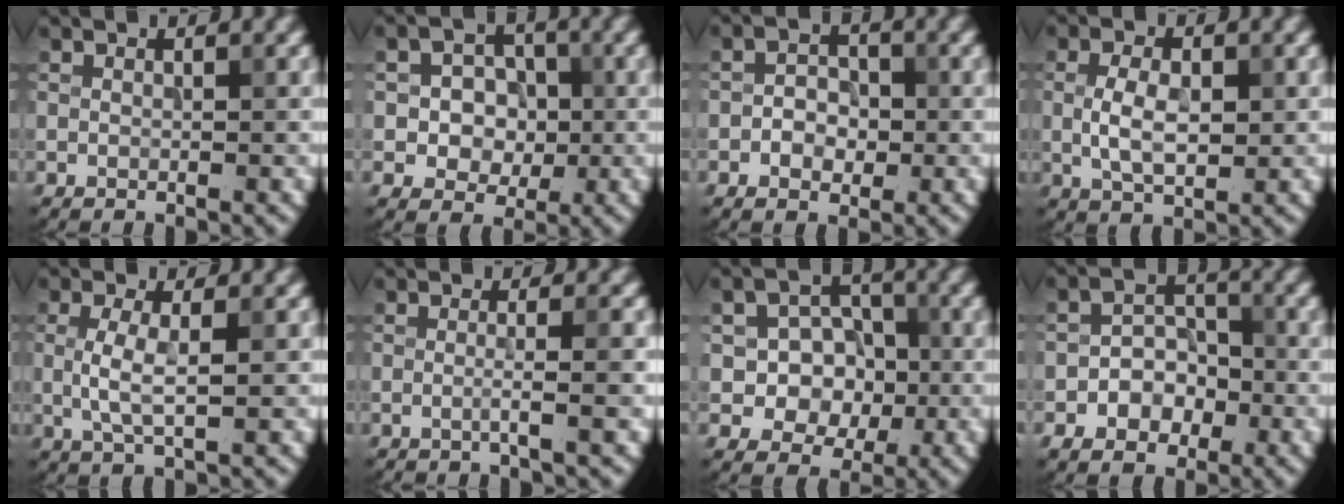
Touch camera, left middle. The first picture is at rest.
{"total": 4.1, "force": [-0.4, 3.5, 2.1], "torque": [-0.016, -0.003, -0.023]}
{"total": 2.6, "force": [-0.7, 2.0, 1.6], "torque": [-0.021, 0.002, -0.016]}
{"total": 4.0, "force": [0.0, 2.2, 3.4], "torque": [-0.071, 0.000, 0.002]}
{"total": 3.0, "force": [0.1, 0.8, 2.9], "torque": [-0.065, -0.001, 0.000]}
{"total": 2.2, "force": [-0.4, 0.5, 2.1], "torque": [-0.028, 0.000, -0.018]}
{"total": 6.6, "force": [-0.8, 5.6, 3.4], "torque": [-0.028, 0.008, -0.032]}
{"total": 4.1, "force": [-1.8, 3.0, 2.2], "torque": [-0.028, 0.001, -0.032]}